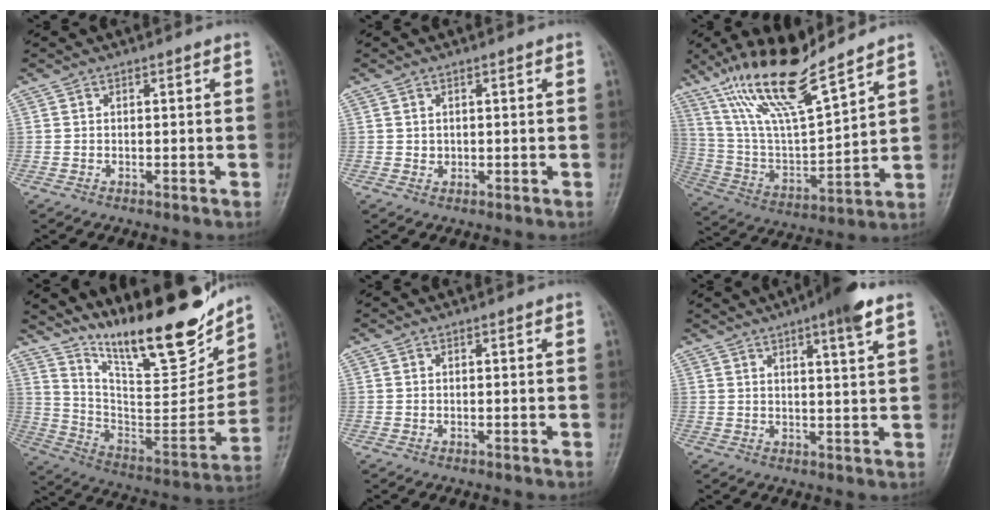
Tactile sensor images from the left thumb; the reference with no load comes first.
{"total": 0.9, "force": [0.5, 0.8, 0.2], "torque": [0.008, -0.003, 0.008]}
{"total": 18.2, "force": [13.8, 3.1, 11.5], "torque": [-0.195, -0.067, 0.269]}
{"total": 24.5, "force": [18.5, 6.3, 14.8], "torque": [-0.186, -0.101, 0.312]}
{"total": 0.0}
{"total": 7.5, "force": [4.6, 0.8, 5.8], "torque": [-0.080, -0.015, 0.066]}